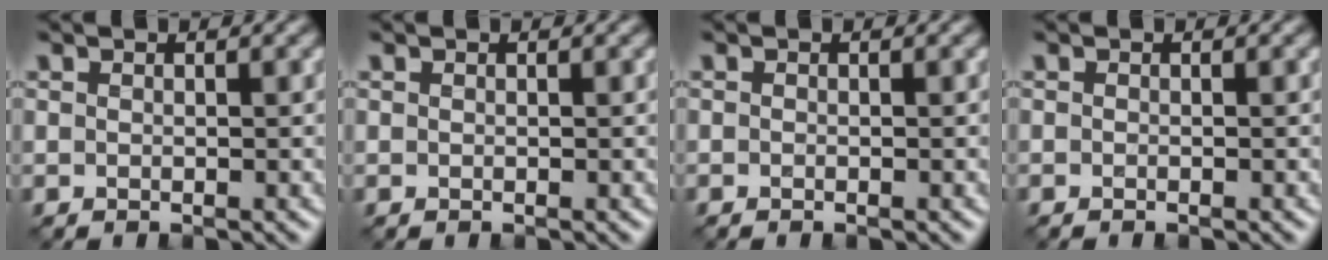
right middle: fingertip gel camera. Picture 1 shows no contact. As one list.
[{"total": 0.0}, {"total": 0.0}, {"total": 0.0}]